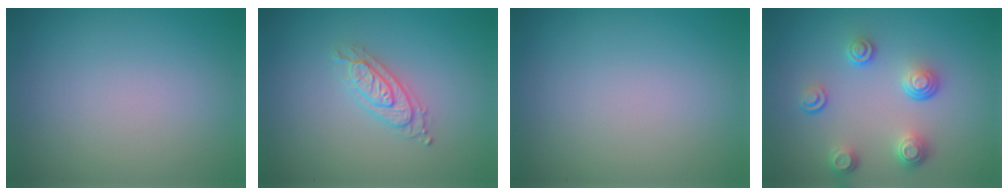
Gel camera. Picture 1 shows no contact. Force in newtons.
{"total": 2.4, "press": 2.2, "slide": 0.9}
{"total": 0.0}
{"total": 3.9, "press": 2.8, "slide": 2.6}